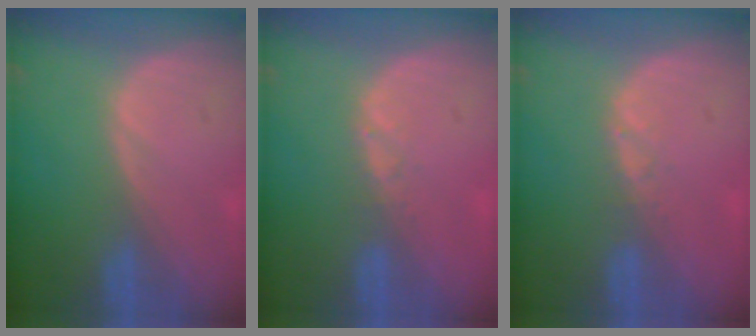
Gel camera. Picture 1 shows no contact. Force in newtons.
{"total": 1.3, "press": 1.0, "slide": 0.8}
{"total": 1.3, "press": 1.0, "slide": 0.8}